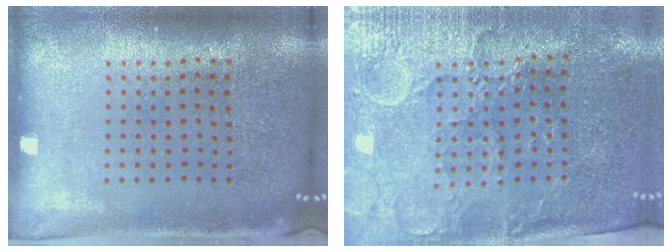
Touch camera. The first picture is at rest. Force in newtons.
{"total": 3.5, "press": 3.2, "slide": 1.3}